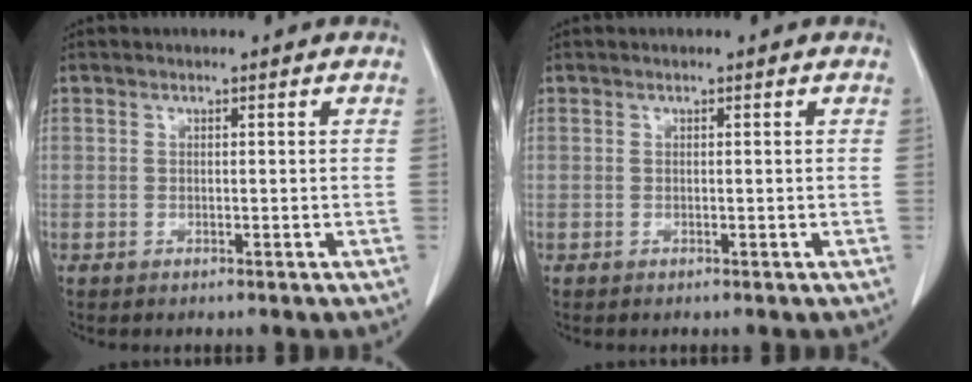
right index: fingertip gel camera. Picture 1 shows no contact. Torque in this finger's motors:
{"motor_torque": [0.07, -0.01, -0.03, 0.00]}